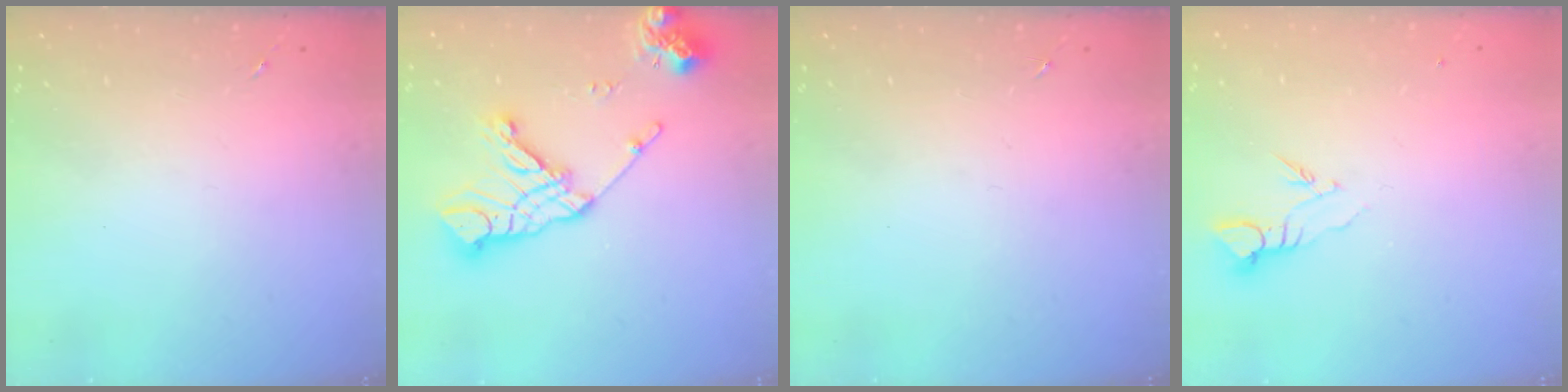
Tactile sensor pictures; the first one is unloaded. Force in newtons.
{"total": 16.5, "press": 16.4, "slide": 2.2}
{"total": 0.0}
{"total": 3.7, "press": 3.6, "slide": 0.4}